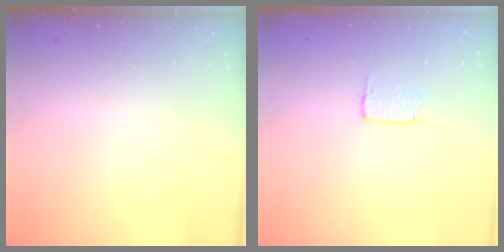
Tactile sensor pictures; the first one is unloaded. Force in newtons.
{"total": 3.4, "press": 3.3, "slide": 0.3}